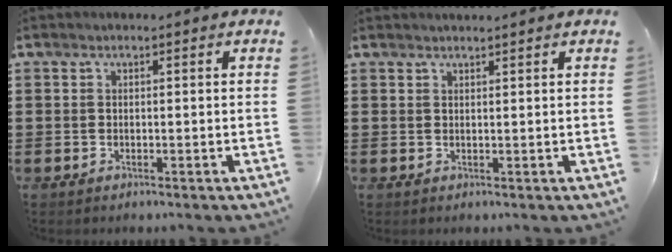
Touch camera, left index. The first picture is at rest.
{"total": 1.0, "force": [1.0, -0.2, 0.2], "torque": [-0.004, -0.003, 0.020]}